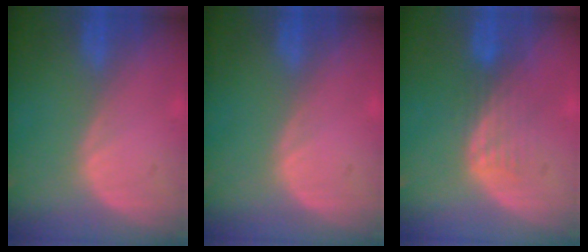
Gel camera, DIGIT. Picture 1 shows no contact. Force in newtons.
{"total": 0.0}
{"total": 4.3, "press": 3.6, "slide": 2.4}